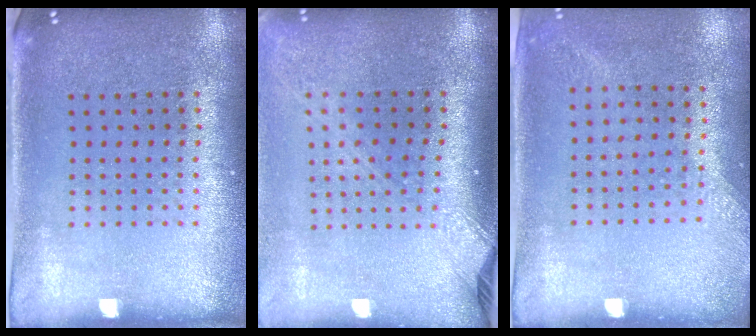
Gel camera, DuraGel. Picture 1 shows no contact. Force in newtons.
{"total": 2.2, "press": 1.6, "slide": 1.5}
{"total": 1.3, "press": 1.0, "slide": 0.8}